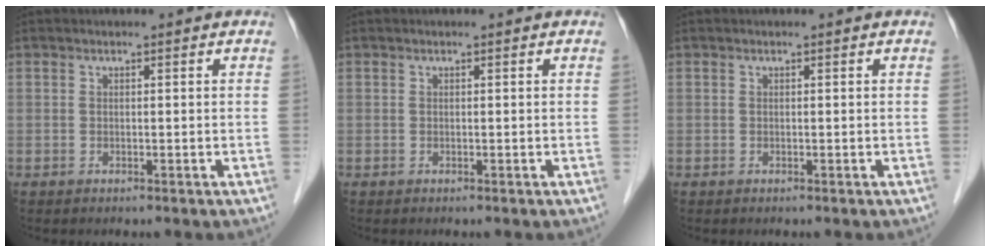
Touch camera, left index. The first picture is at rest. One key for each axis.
{"total": 0.0}
{"total": 0.0}